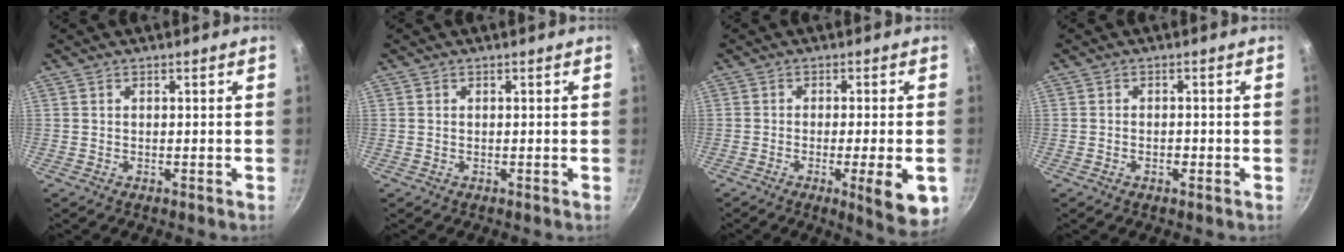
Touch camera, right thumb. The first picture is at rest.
{"total": 0.0}
{"total": 9.4, "force": [-3.0, 1.6, 8.8], "torque": [-0.115, 0.002, -0.038]}
{"total": 1.5, "force": [-0.6, 1.0, 1.0], "torque": [-0.015, 0.006, -0.011]}